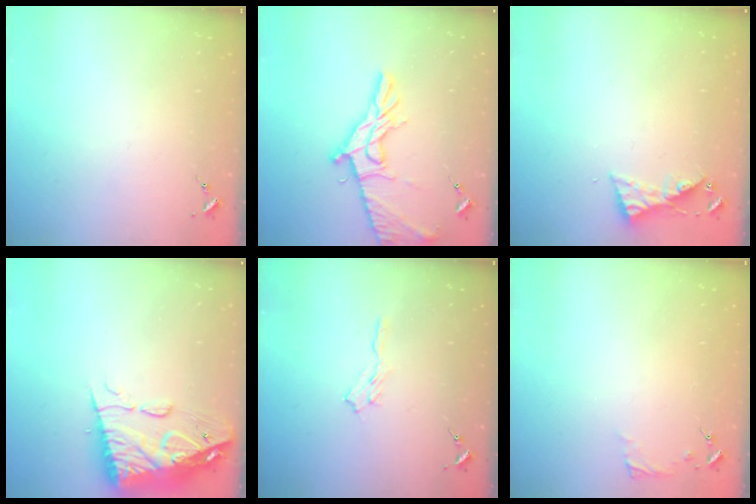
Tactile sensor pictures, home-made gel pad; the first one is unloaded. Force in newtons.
{"total": 16.7, "press": 16.7, "slide": 0.7}
{"total": 5.2, "press": 5.2, "slide": 0.4}
{"total": 14.9, "press": 14.8, "slide": 1.2}
{"total": 5.8, "press": 5.7, "slide": 0.6}
{"total": 3.8, "press": 3.7, "slide": 0.4}